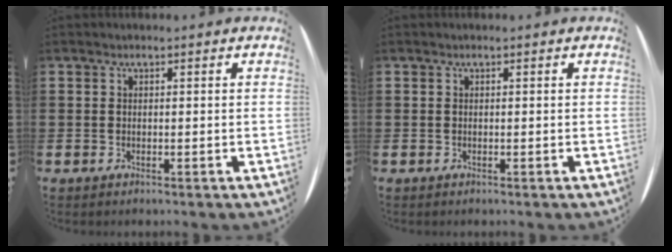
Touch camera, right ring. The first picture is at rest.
{"total": 0.0}